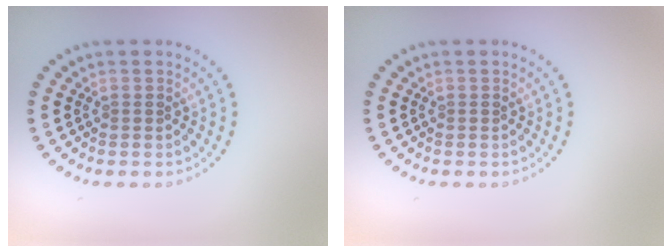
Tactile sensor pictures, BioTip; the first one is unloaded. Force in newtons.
{"total": 0.0}